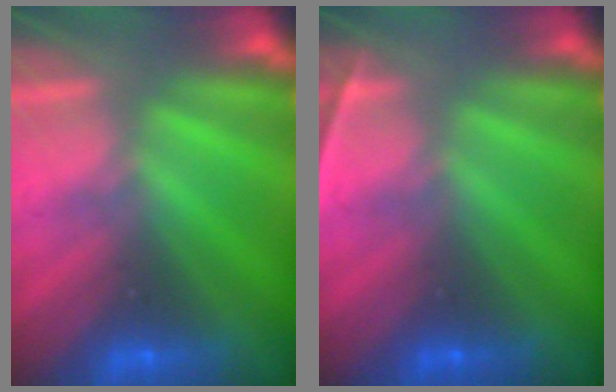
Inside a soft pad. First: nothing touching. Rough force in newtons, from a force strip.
{"total": 2.3}